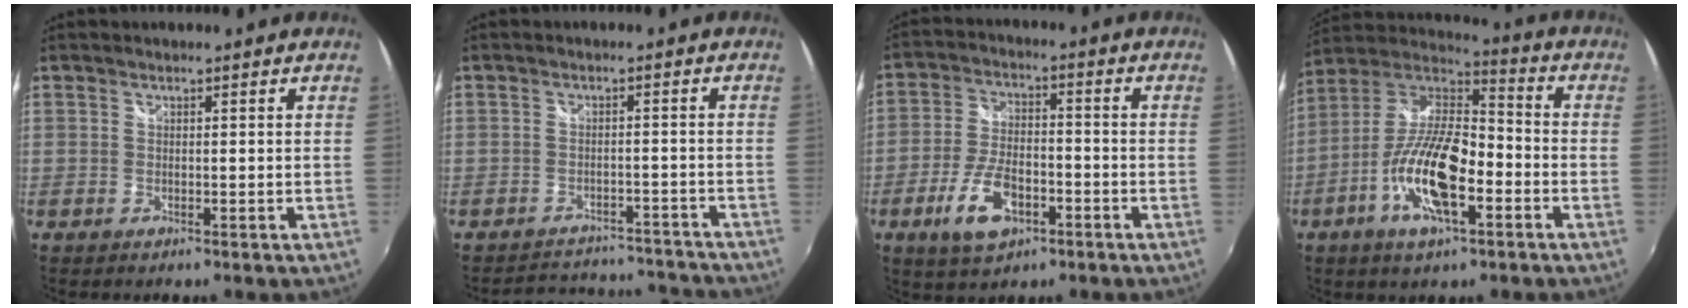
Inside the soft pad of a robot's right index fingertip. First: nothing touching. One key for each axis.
{"total": 13.1, "fx": -12.0, "fy": 4.7, "fz": 2.3, "tx": -0.052, "ty": 0.034, "tz": -0.142}
{"total": 10.4, "fx": -4.9, "fy": 5.2, "fz": 7.6, "tx": -0.160, "ty": -0.001, "tz": -0.083}
{"total": 16.5, "fx": -6.2, "fy": 5.8, "fz": 14.1, "tx": -0.285, "ty": -0.007, "tz": -0.123}